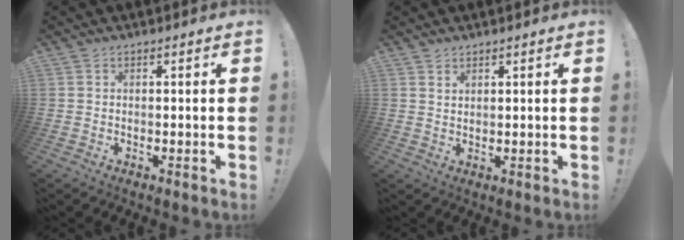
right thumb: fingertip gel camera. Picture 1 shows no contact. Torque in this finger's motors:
{"motor_torque": [-0.23, -0.08, 0.08, 0.06, 0.06]}